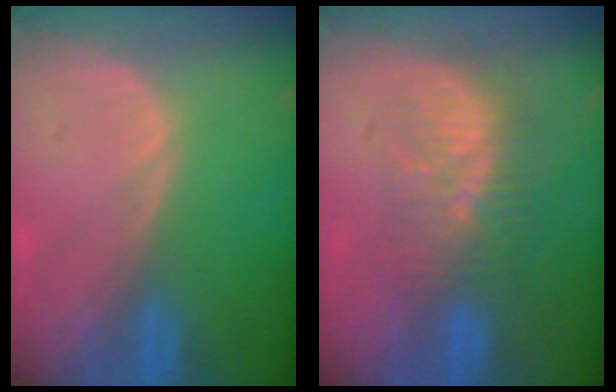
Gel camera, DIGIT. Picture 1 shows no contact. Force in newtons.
{"total": 7.8, "press": 7.4, "slide": 2.6}